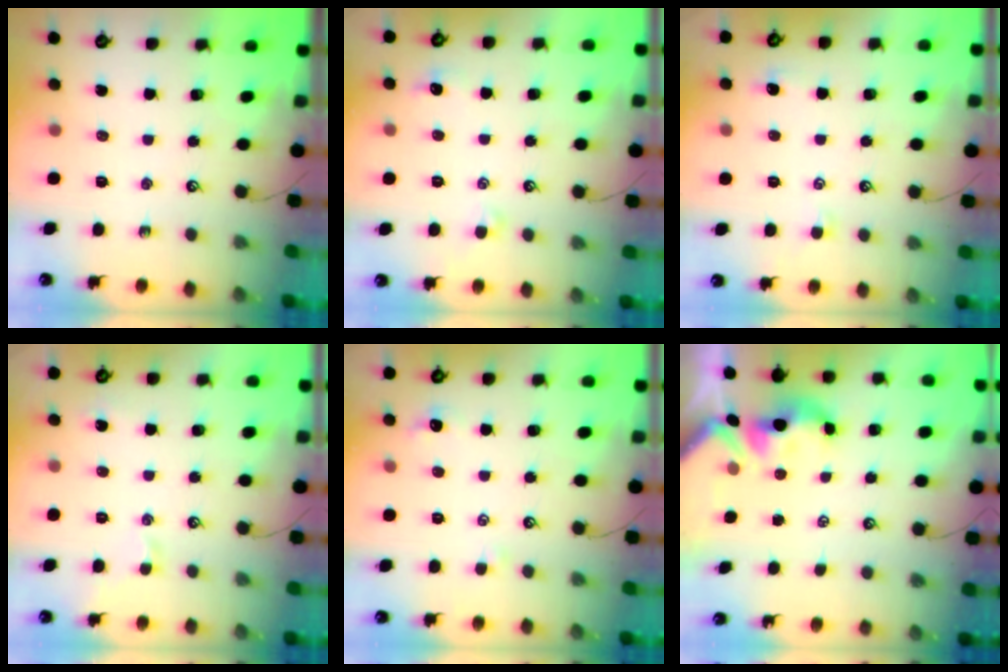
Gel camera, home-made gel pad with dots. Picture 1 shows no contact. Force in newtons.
{"total": 1.0, "press": 0.8, "slide": 0.7}
{"total": 0.5, "press": 0.1, "slide": 0.5}
{"total": 0.9, "press": 0.7, "slide": 0.6}
{"total": 0.8, "press": 0.5, "slide": 0.7}
{"total": 1.5, "press": 1.3, "slide": 0.7}